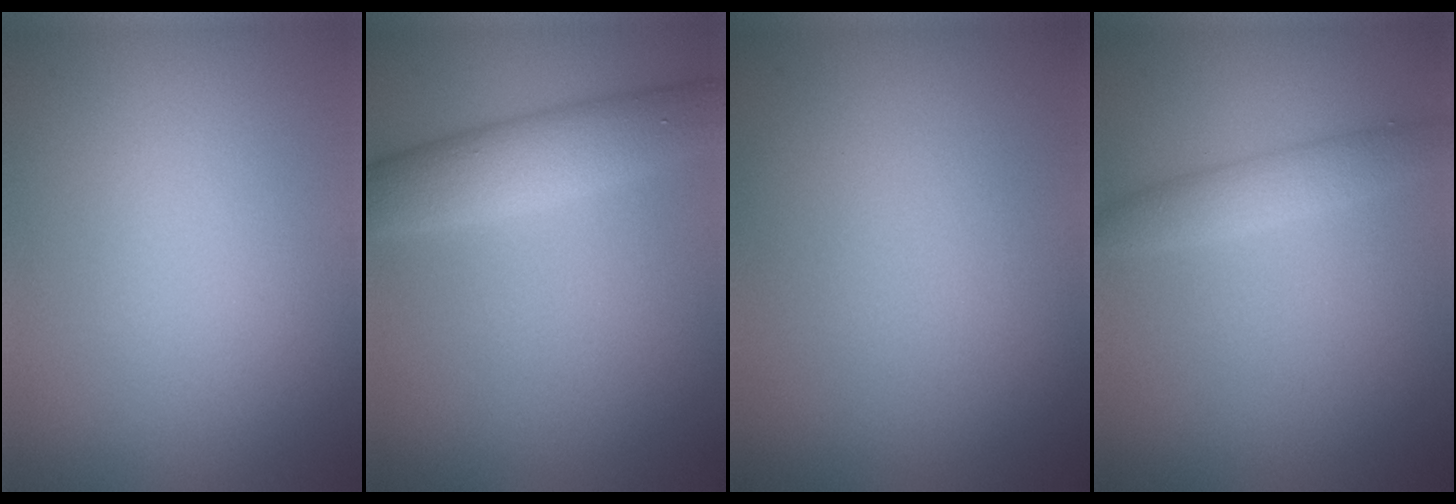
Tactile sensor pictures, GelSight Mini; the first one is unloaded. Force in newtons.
{"total": 4.7, "press": 4.7, "slide": 0.2}
{"total": 0.0}
{"total": 2.4, "press": 2.4, "slide": 0.1}